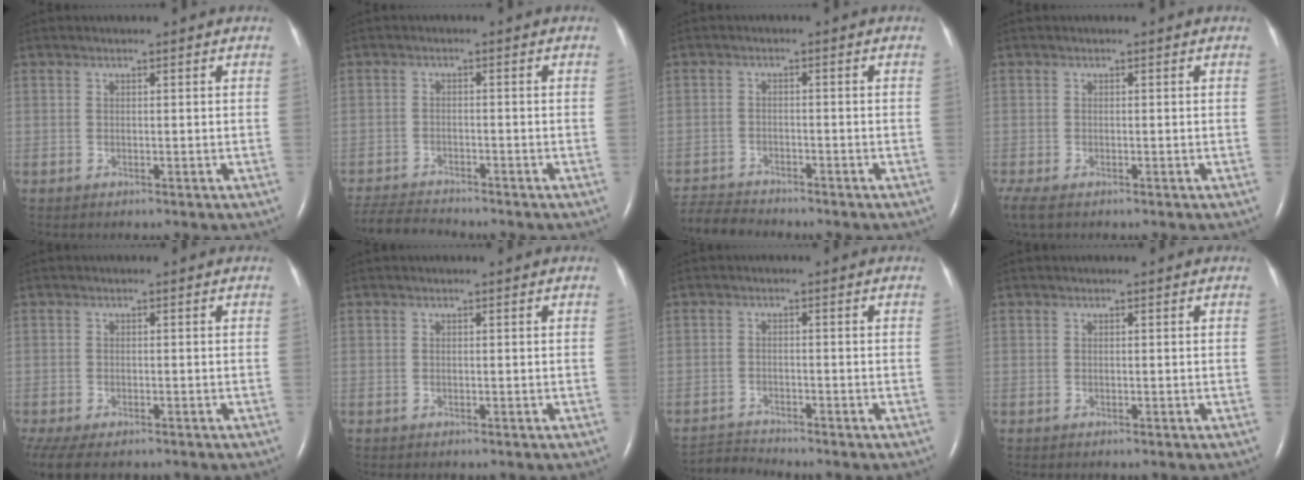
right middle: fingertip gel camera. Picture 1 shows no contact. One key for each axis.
{"total": 5.9, "fx": -5.8, "fy": 0.1, "fz": 1.1, "tx": -0.019, "ty": -0.021, "tz": -0.100}
{"total": 5.3, "fx": -5.3, "fy": 0.2, "fz": 0.4, "tx": -0.007, "ty": -0.016, "tz": -0.093}
{"total": 4.0, "fx": -2.7, "fy": 1.6, "fz": 2.5, "tx": -0.060, "ty": -0.015, "tz": -0.046}
{"total": 9.8, "fx": -6.7, "fy": 4.6, "fz": 5.4, "tx": -0.137, "ty": -0.015, "tz": -0.097}
{"total": 0.0}
{"total": 3.0, "fx": -2.7, "fy": -0.8, "fz": -0.8, "tx": 0.010, "ty": -0.021, "tz": -0.050}
{"total": 0.0}